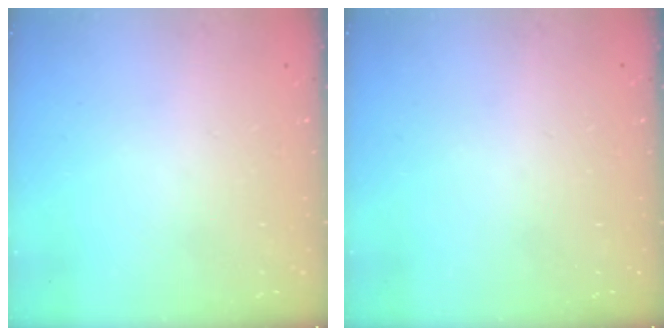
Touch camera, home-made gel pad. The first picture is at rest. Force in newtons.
{"total": 0.0}